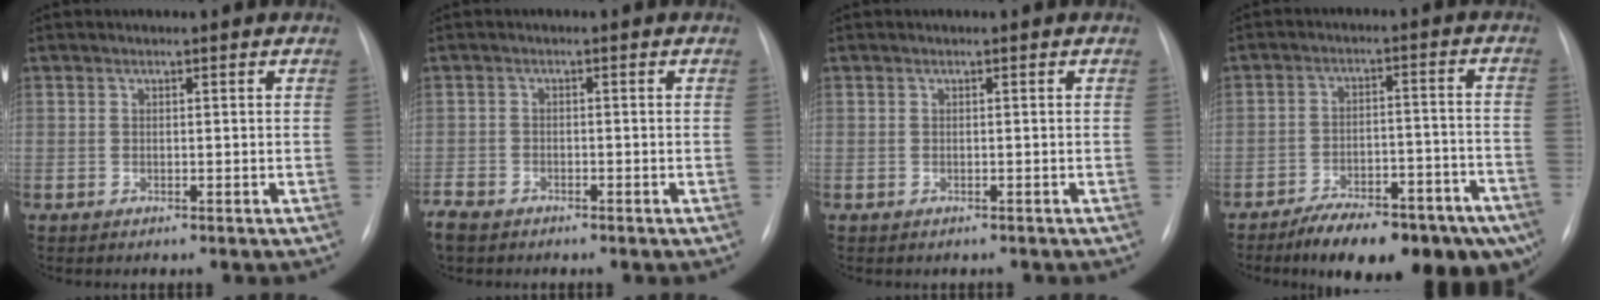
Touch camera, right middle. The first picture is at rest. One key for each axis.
{"total": 4.2, "fx": -3.5, "fy": 1.9, "fz": 1.4, "tx": -0.031, "ty": -0.007, "tz": -0.066}
{"total": 0.7, "fx": -0.6, "fy": 0.4, "fz": 0.2, "tx": -0.006, "ty": 0.001, "tz": -0.008}
{"total": 18.2, "fx": -13.2, "fy": 5.2, "fz": 11.4, "tx": -0.108, "ty": 0.027, "tz": -0.191}